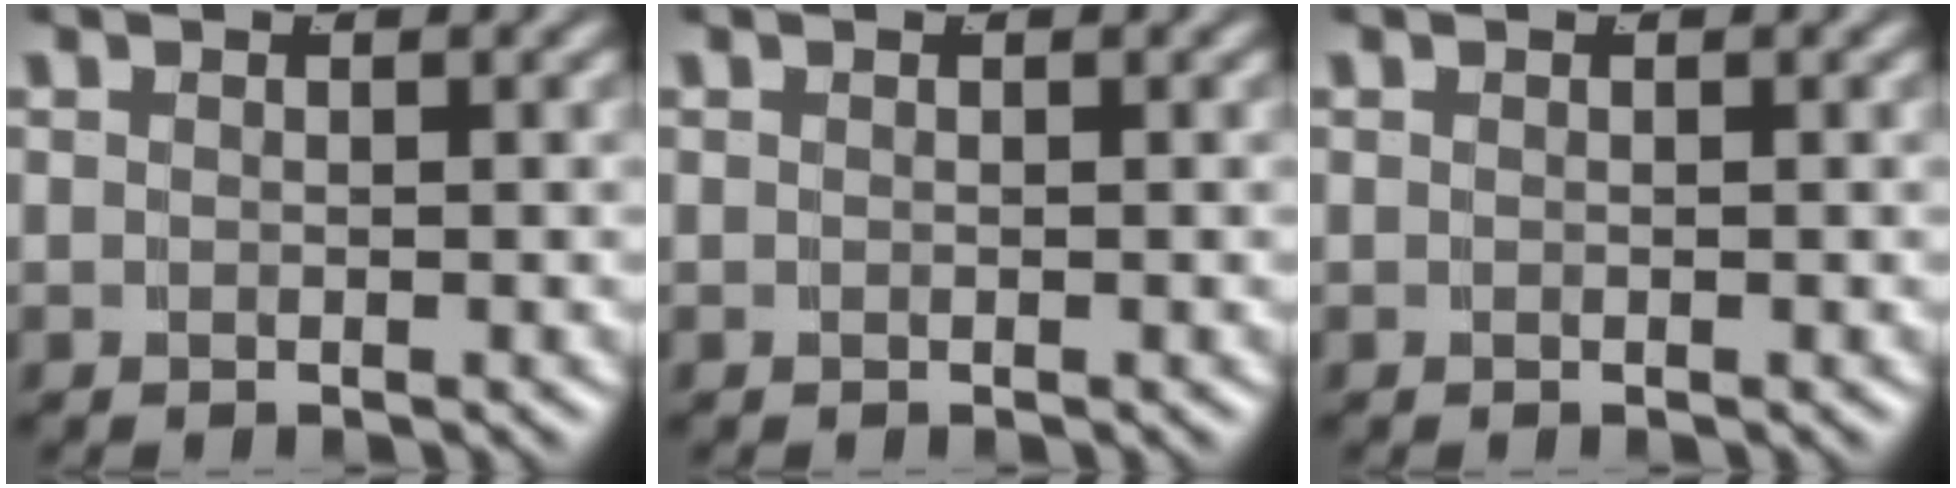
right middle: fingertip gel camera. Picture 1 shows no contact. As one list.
[{"total": 0.0}, {"total": 0.0}]